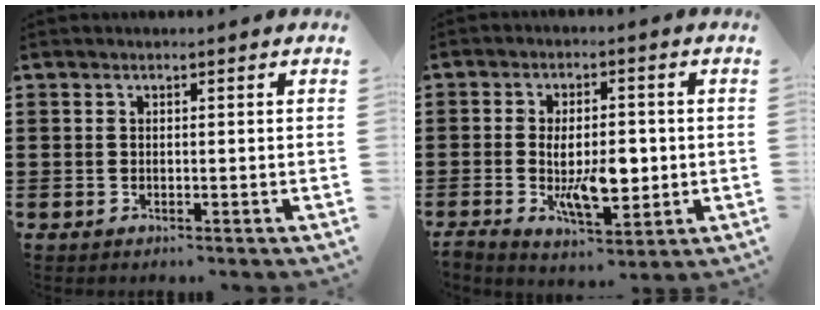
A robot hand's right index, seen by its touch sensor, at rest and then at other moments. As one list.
[{"total": 7.9, "force": [-1.0, 3.6, 7.0], "torque": [-0.118, -0.002, -0.021]}]